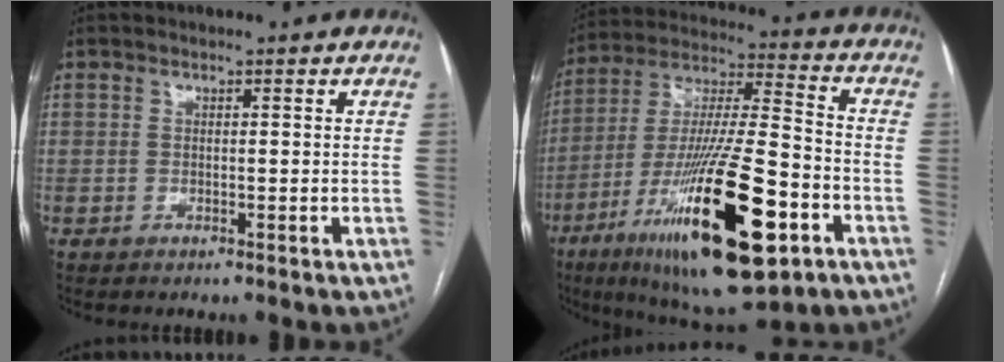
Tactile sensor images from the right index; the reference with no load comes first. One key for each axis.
{"total": 26.7, "fx": -11.5, "fy": 5.3, "fz": 23.5, "tx": -0.422, "ty": -0.034, "tz": -0.186}